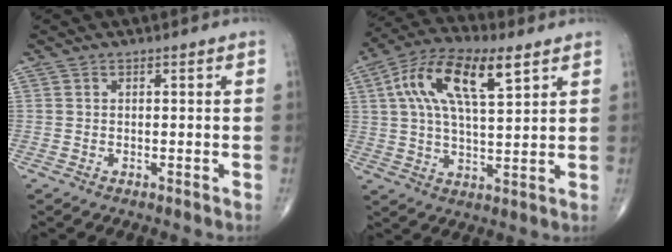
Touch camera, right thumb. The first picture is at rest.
{"total": 15.7, "force": [6.1, 6.1, 13.0], "torque": [-0.239, 0.005, 0.106]}